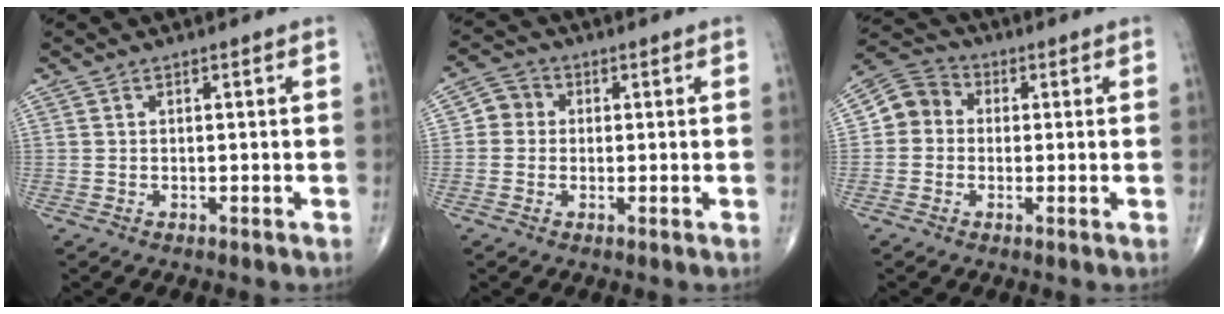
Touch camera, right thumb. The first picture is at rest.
{"total": 4.0, "force": [0.1, 3.8, 1.4], "torque": [-0.006, 0.008, -0.009]}
{"total": 6.5, "force": [0.1, 5.8, 2.8], "torque": [-0.033, 0.021, -0.013]}